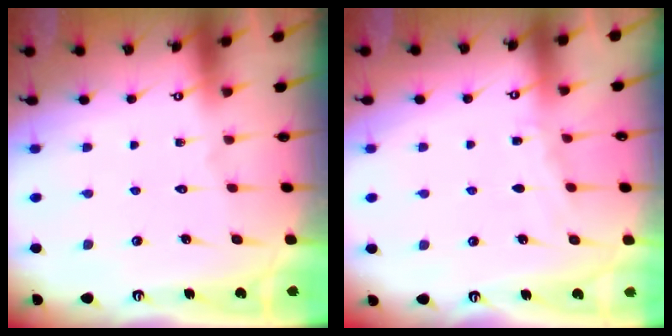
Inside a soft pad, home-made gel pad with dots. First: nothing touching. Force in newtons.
{"total": 3.4, "press": 3.4, "slide": 0.4}